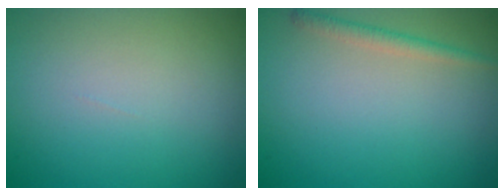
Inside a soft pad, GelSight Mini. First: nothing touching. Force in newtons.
{"total": 1.5, "press": 1.5, "slide": 0.1}